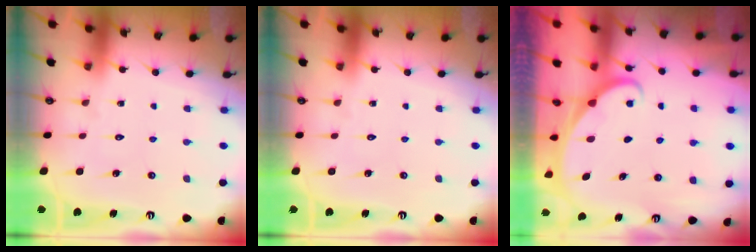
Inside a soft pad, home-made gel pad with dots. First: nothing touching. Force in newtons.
{"total": 0.0}
{"total": 1.5, "press": 1.5, "slide": 0.1}